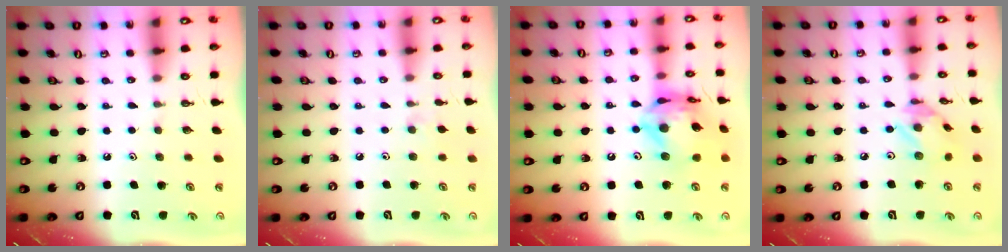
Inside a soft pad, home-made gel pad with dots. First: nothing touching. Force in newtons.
{"total": 2.4, "press": 2.4, "slide": 0.5}
{"total": 16.3, "press": 16.2, "slide": 2.0}
{"total": 7.8, "press": 7.8, "slide": 0.5}